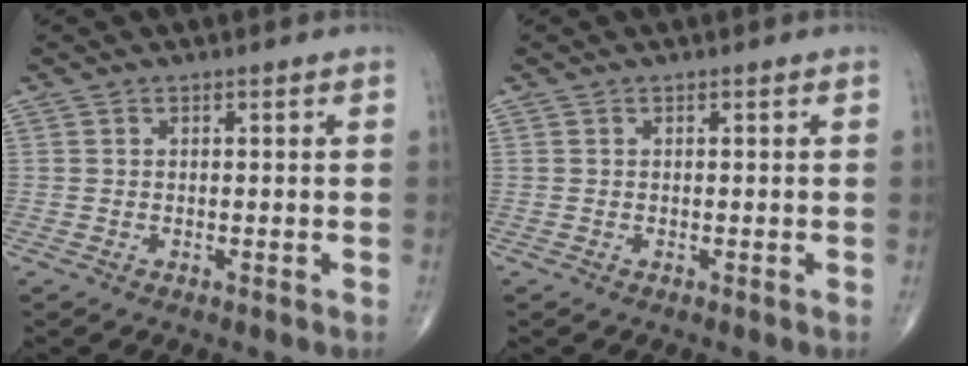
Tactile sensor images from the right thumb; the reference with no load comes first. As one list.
[{"total": 0.0}]